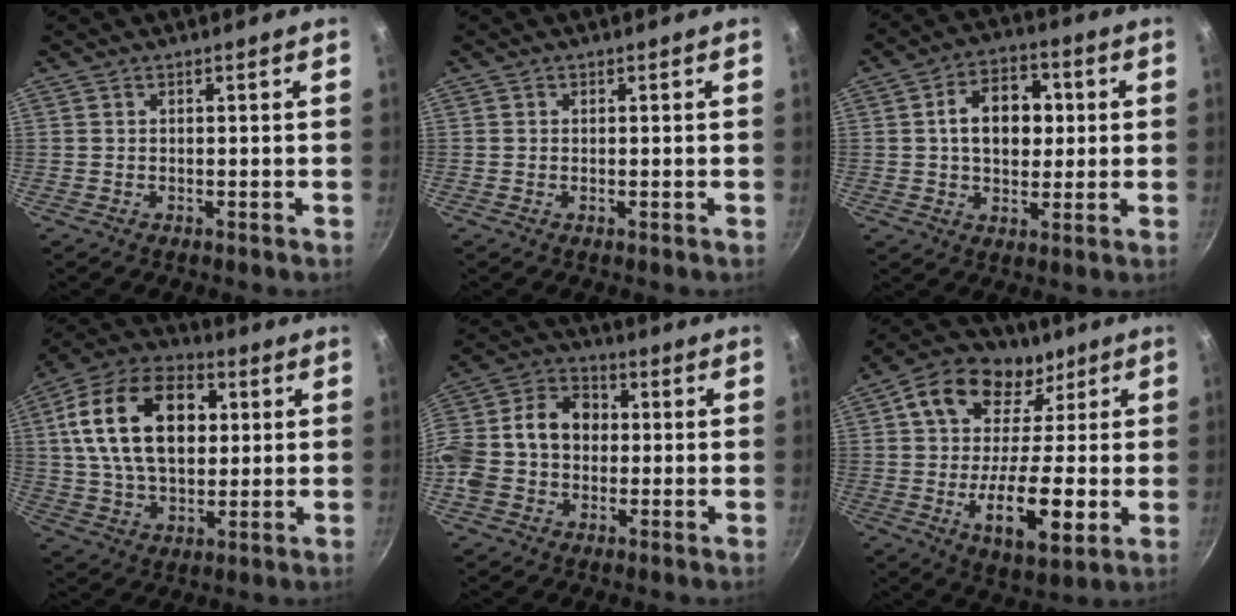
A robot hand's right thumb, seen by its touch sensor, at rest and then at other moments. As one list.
[{"total": 0.0}, {"total": 11.8, "force": [1.5, 8.4, 8.2], "torque": [-0.093, 0.012, 0.015]}, {"total": 21.3, "force": [4.6, 13.7, 15.7], "torque": [-0.251, 0.012, 0.070]}, {"total": 16.7, "force": [0.0, 13.1, 10.4], "torque": [-0.176, 0.046, -0.017]}, {"total": 21.0, "force": [2.5, 14.4, 15.1], "torque": [-0.214, 0.004, 0.034]}]